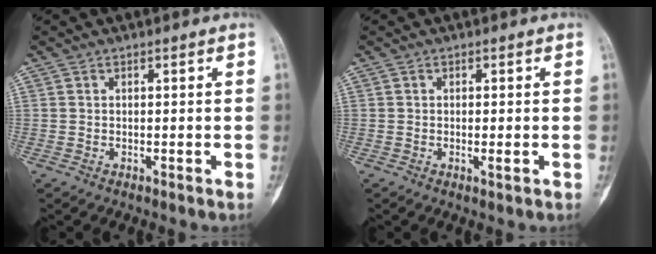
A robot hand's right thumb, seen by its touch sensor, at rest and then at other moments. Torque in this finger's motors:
{"motor_torque": [-0.40, 0.01, -0.14, -0.01, -0.10]}